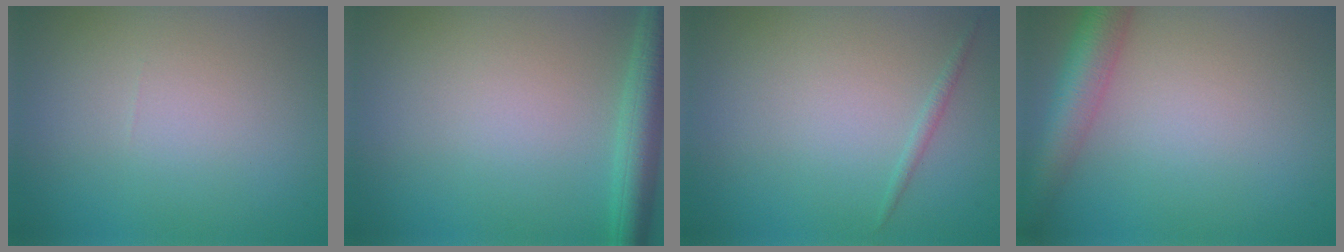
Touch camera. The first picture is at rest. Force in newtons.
{"total": 4.0, "press": 4.0, "slide": 0.2}
{"total": 0.7, "press": 0.7, "slide": 0.0}
{"total": 4.9, "press": 4.9, "slide": 0.2}